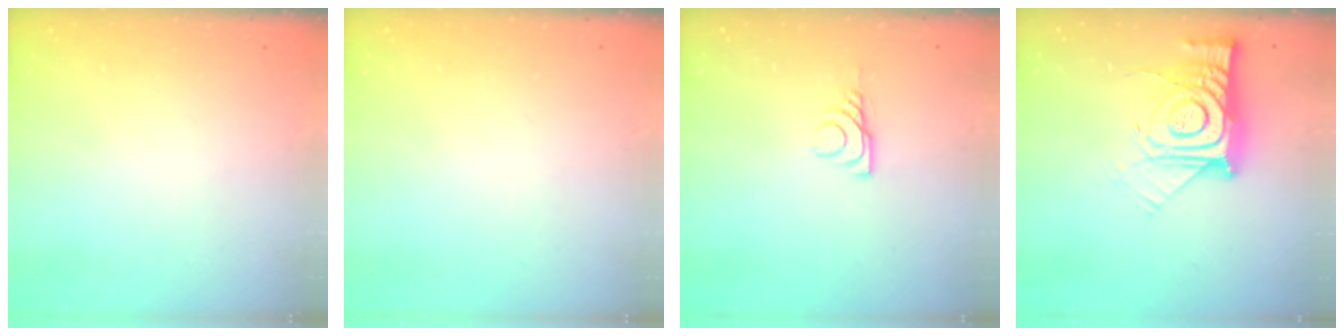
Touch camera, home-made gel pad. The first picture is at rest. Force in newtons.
{"total": 0.0}
{"total": 6.3, "press": 6.3, "slide": 0.9}
{"total": 16.7, "press": 16.6, "slide": 1.8}